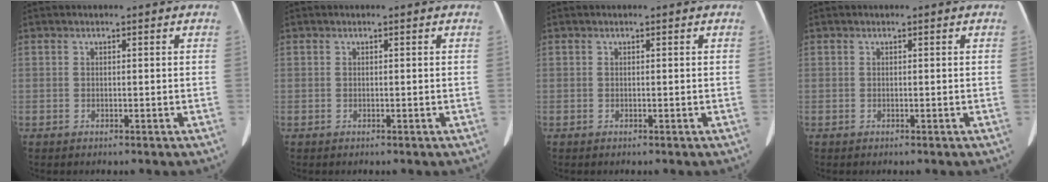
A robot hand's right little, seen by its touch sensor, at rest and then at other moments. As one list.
[{"total": 0.0}, {"total": 0.0}, {"total": 0.0}]